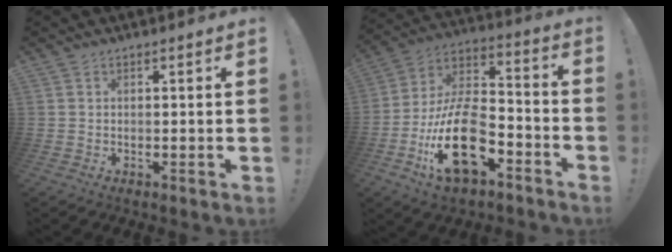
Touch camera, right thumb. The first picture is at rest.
{"total": 22.6, "force": [-9.2, 12.2, 16.7], "torque": [-0.323, 0.054, -0.147]}